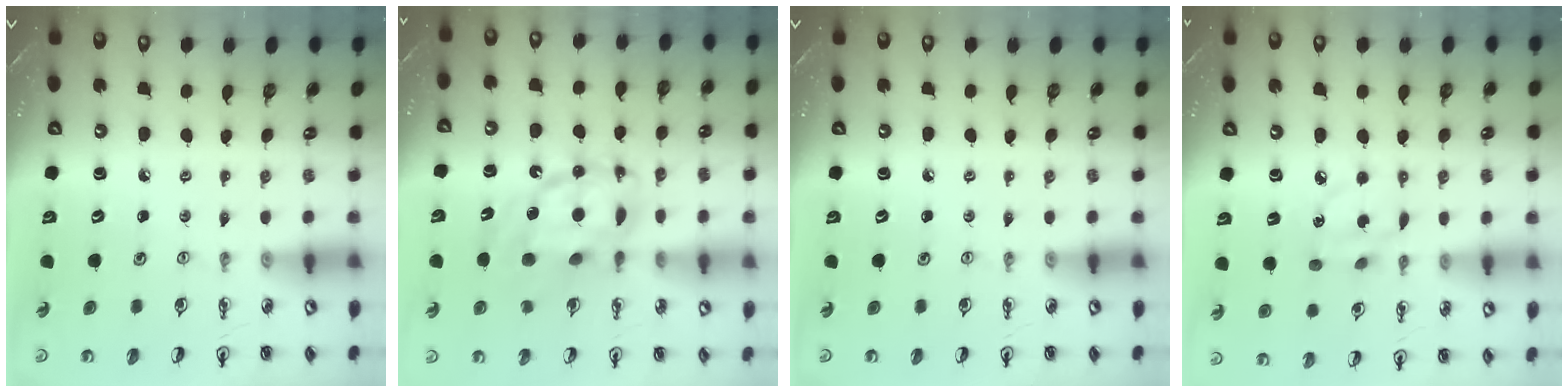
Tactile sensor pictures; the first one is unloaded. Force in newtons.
{"total": 14.3, "press": 14.2, "slide": 1.7}
{"total": 0.0}
{"total": 6.7, "press": 6.7, "slide": 0.1}